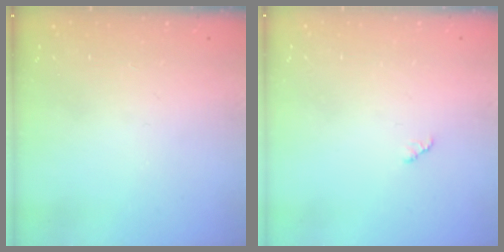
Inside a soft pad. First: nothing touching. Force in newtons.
{"total": 2.1, "press": 2.1, "slide": 0.3}